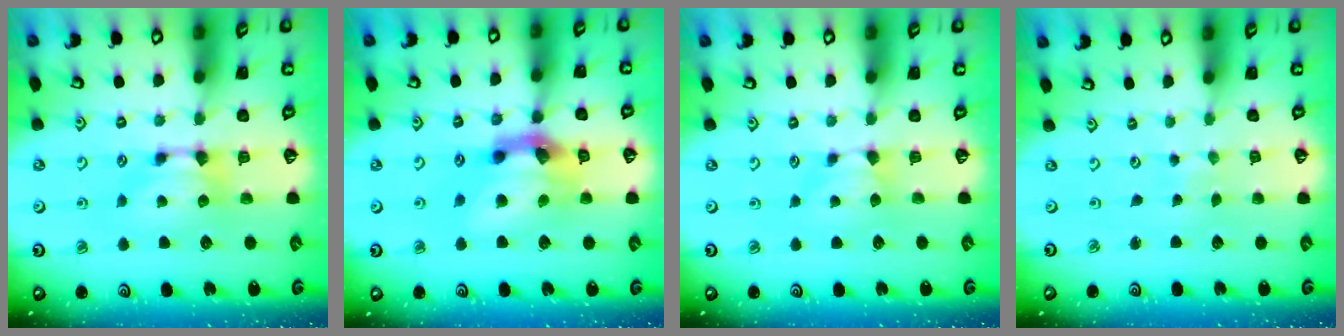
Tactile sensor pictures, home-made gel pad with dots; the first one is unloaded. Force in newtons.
{"total": 9.1, "press": 8.8, "slide": 2.5}
{"total": 1.6, "press": 1.4, "slide": 0.7}
{"total": 6.9, "press": 6.8, "slide": 0.4}